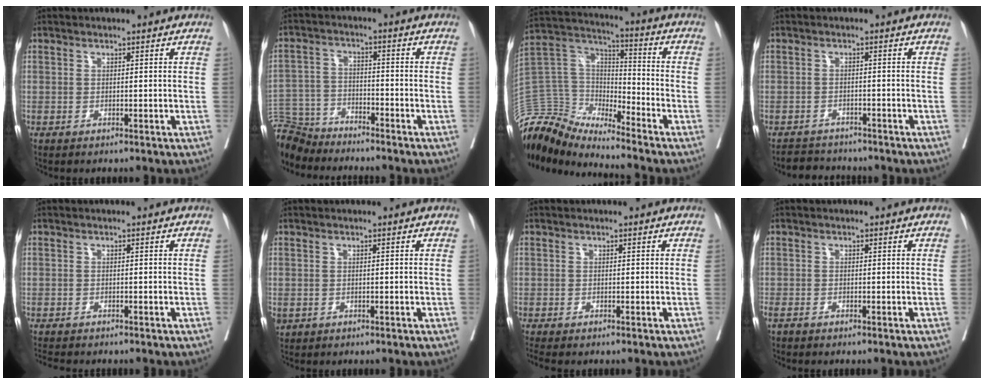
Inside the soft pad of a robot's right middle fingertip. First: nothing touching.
{"total": 8.2, "force": [-8.1, 1.6, 0.1], "torque": [-0.005, 0.000, -0.158]}
{"total": 10.0, "force": [-9.9, 1.3, -0.3], "torque": [0.003, 0.070, -0.196]}
{"total": 4.0, "force": [-3.9, 0.9, -0.2], "torque": [0.005, -0.008, -0.064]}
{"total": 3.7, "force": [-3.3, 0.7, 1.4], "torque": [-0.020, -0.008, -0.052]}
{"total": 1.1, "force": [-0.3, 1.0, 0.4], "torque": [-0.012, 0.001, 0.003]}
{"total": 2.4, "force": [-2.1, 0.2, 1.0], "torque": [-0.016, -0.005, -0.035]}
{"total": 1.5, "force": [-1.3, 0.4, 0.5], "torque": [-0.014, -0.005, -0.024]}